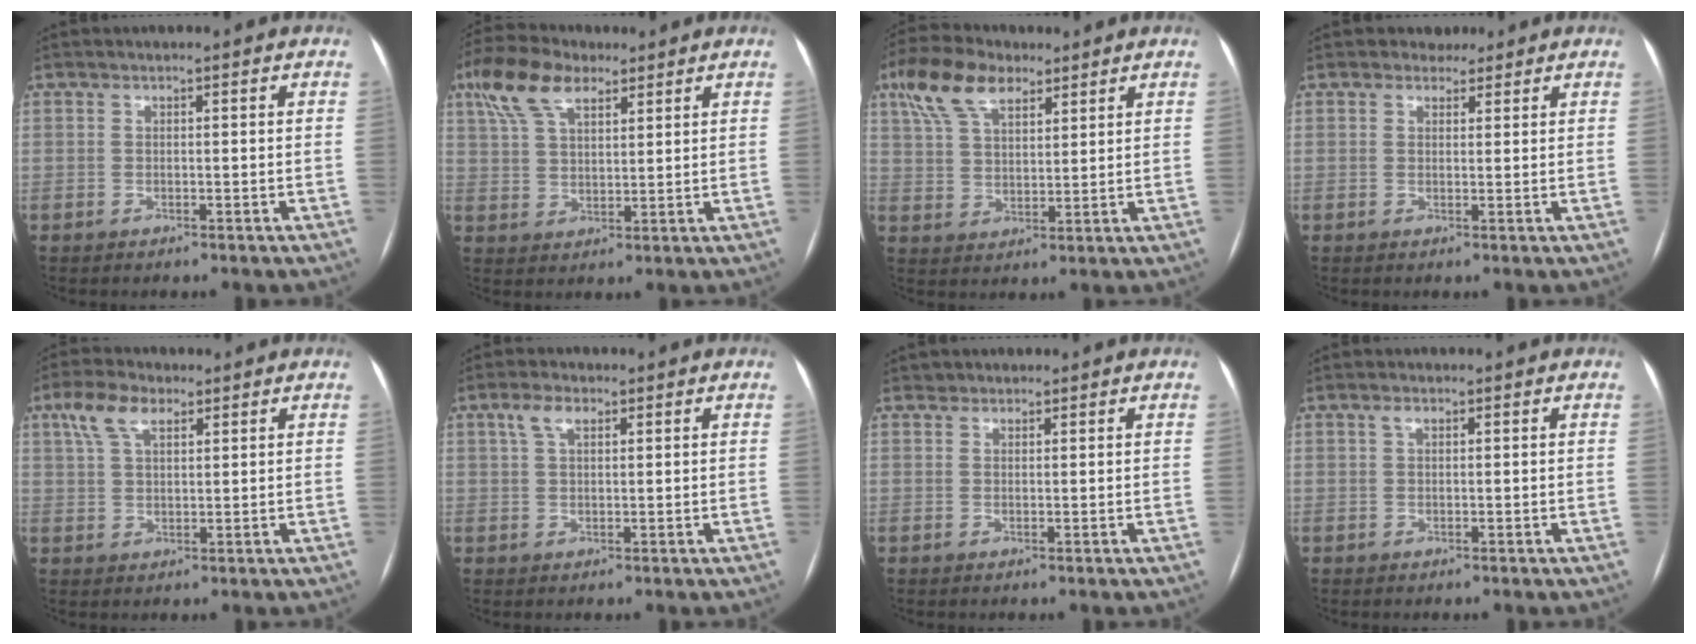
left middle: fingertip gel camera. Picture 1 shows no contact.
{"total": 9.4, "force": [5.8, 4.2, 6.1], "torque": [-0.137, 0.031, 0.112]}
{"total": 10.1, "force": [6.3, 4.7, 6.3], "torque": [-0.139, 0.030, 0.122]}
{"total": 2.1, "force": [1.6, 1.3, -0.1], "torque": [0.005, 0.006, 0.020]}
{"total": 5.7, "force": [3.2, 2.5, 3.9], "torque": [-0.087, 0.022, 0.063]}
{"total": 3.2, "force": [1.7, 1.4, 2.3], "torque": [-0.052, 0.016, 0.035]}
{"total": 1.1, "force": [0.8, 0.7, -0.3], "torque": [0.009, 0.003, 0.009]}
{"total": 0.9, "force": [0.5, 0.4, 0.7], "torque": [-0.016, 0.006, 0.009]}